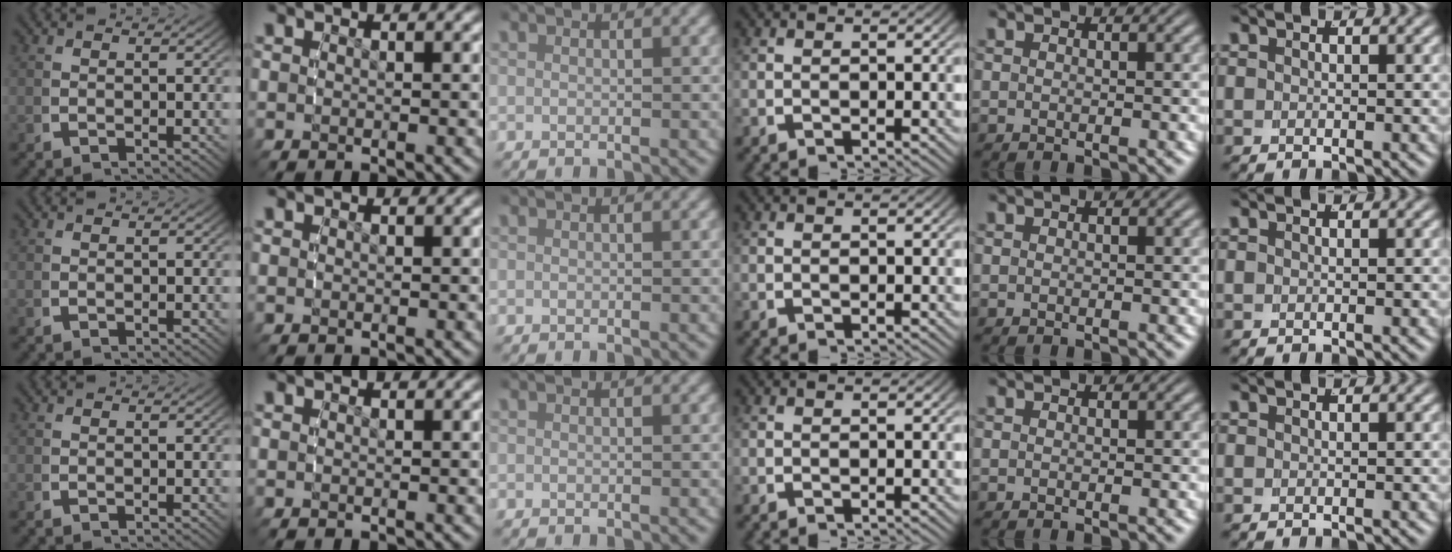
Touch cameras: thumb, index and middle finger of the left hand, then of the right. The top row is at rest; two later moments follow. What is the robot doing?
{"motion": "reach", "object": "glasses case"}